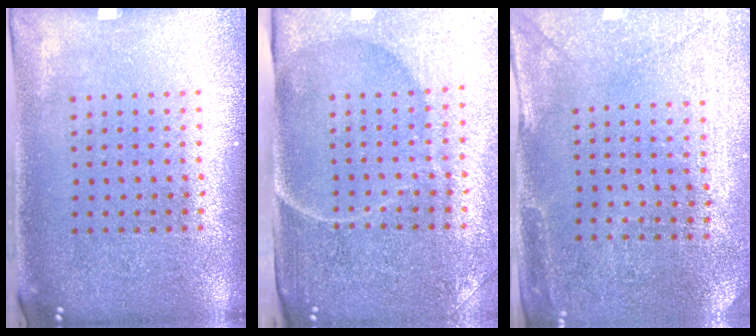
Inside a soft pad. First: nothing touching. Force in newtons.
{"total": 4.7, "press": 4.0, "slide": 2.5}
{"total": 2.9, "press": 2.7, "slide": 1.0}